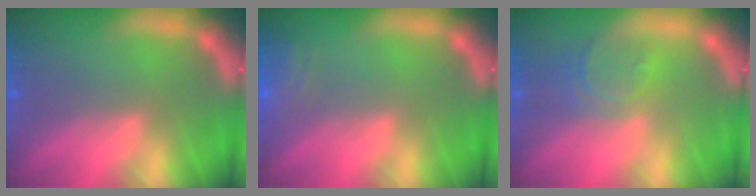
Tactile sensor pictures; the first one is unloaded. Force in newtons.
{"total": 3.0}
{"total": 3.0}